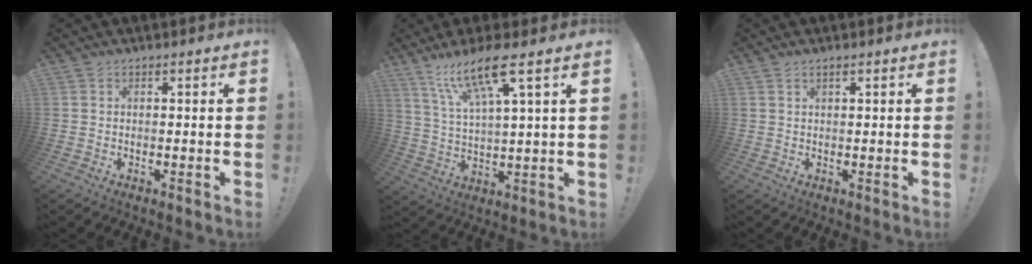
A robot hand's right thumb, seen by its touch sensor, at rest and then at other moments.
{"total": 13.2, "force": [8.1, 1.7, 10.2], "torque": [-0.184, -0.036, 0.129]}
{"total": 1.2, "force": [0.7, 0.0, 1.0], "torque": [-0.020, 0.001, 0.011]}